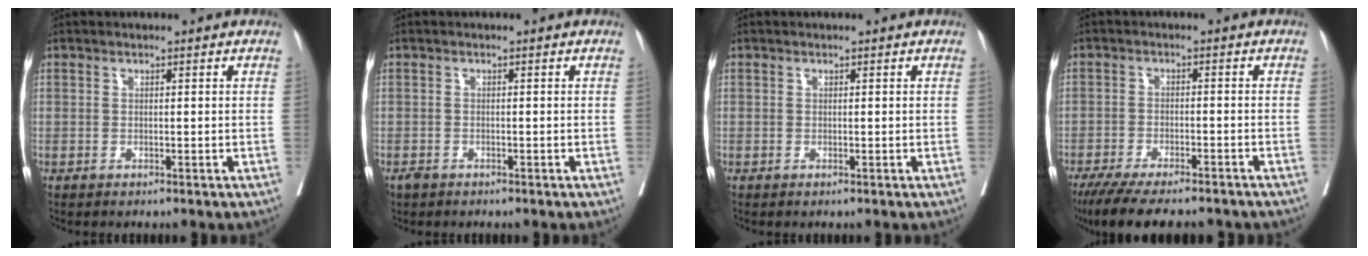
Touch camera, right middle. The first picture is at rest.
{"total": 0.9, "force": [-0.6, 0.6, 0.2], "torque": [-0.007, 0.001, -0.010]}
{"total": 0.0}
{"total": 15.9, "force": [-13.2, 3.9, 7.9], "torque": [-0.145, -0.027, -0.184]}